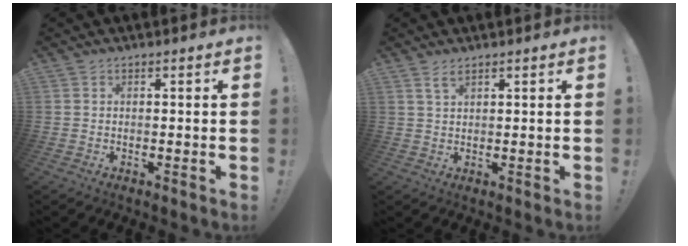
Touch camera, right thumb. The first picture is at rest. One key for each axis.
{"total": 2.6, "fx": 1.7, "fy": 0.4, "fz": 1.9, "tx": -0.039, "ty": -0.004, "tz": 0.030}